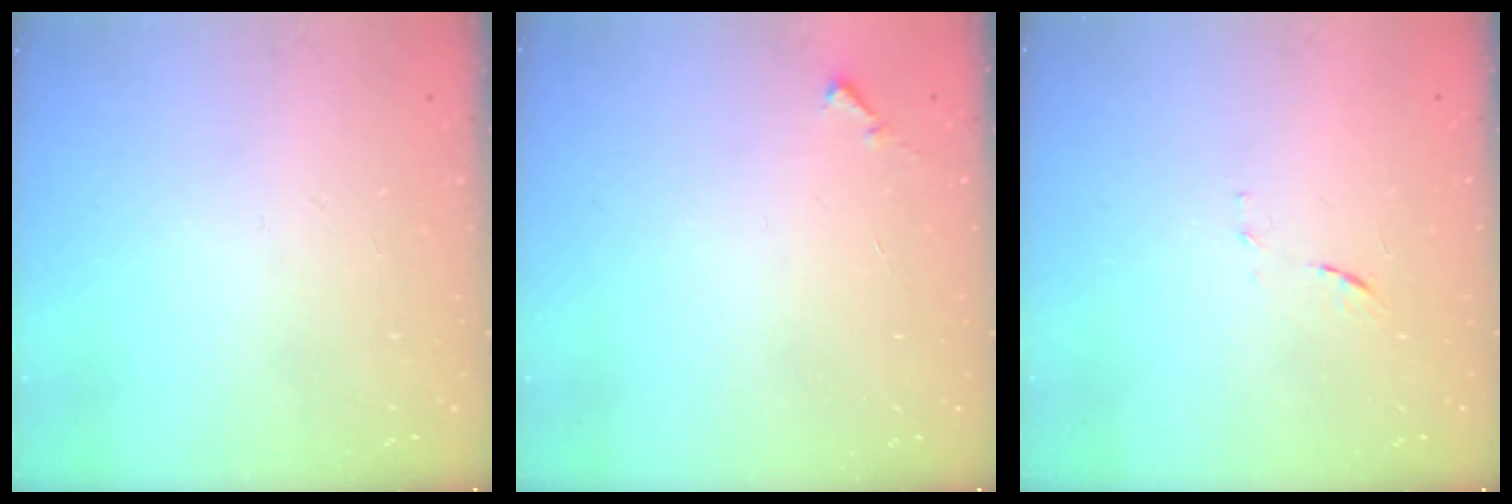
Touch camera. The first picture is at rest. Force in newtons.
{"total": 4.4, "press": 4.4, "slide": 0.3}
{"total": 5.0, "press": 5.0, "slide": 0.6}